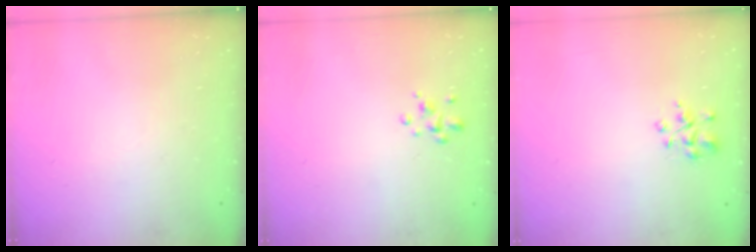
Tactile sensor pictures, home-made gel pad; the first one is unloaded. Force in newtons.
{"total": 2.3, "press": 2.2, "slide": 0.3}
{"total": 3.8, "press": 3.8, "slide": 0.2}